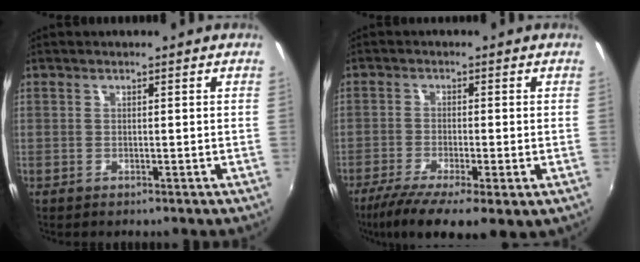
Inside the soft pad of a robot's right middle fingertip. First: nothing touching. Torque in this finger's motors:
{"motor_torque": [1.15, -0.99, 0.47, 0.11]}